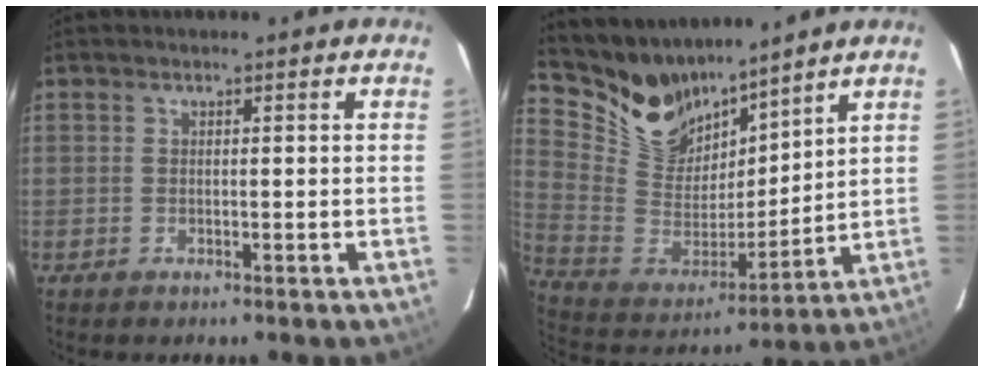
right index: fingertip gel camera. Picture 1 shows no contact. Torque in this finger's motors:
{"motor_torque": [-0.15, 0.78, 0.08, 0.00]}